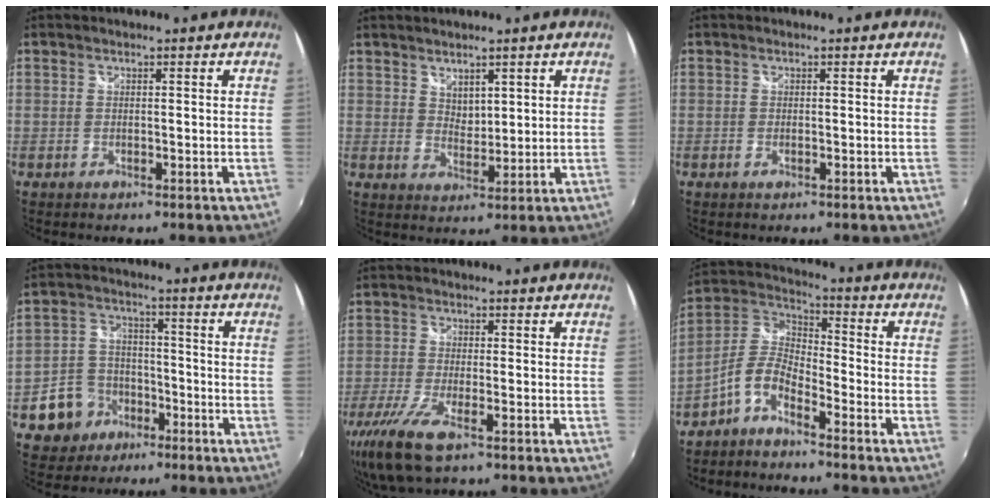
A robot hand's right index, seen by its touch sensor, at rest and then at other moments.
{"total": 3.4, "force": [2.5, 1.8, 1.4], "torque": [-0.014, -0.001, 0.047]}
{"total": 0.5, "force": [-0.2, 0.2, 0.4], "torque": [-0.008, -0.001, -0.004]}
{"total": 8.3, "force": [-4.7, 6.5, 2.5], "torque": [-0.068, 0.027, -0.079]}
{"total": 10.6, "force": [-6.7, 2.8, 7.7], "torque": [-0.177, -0.037, -0.130]}
{"total": 7.2, "force": [-4.6, 2.7, 4.7], "torque": [-0.114, 0.020, -0.099]}